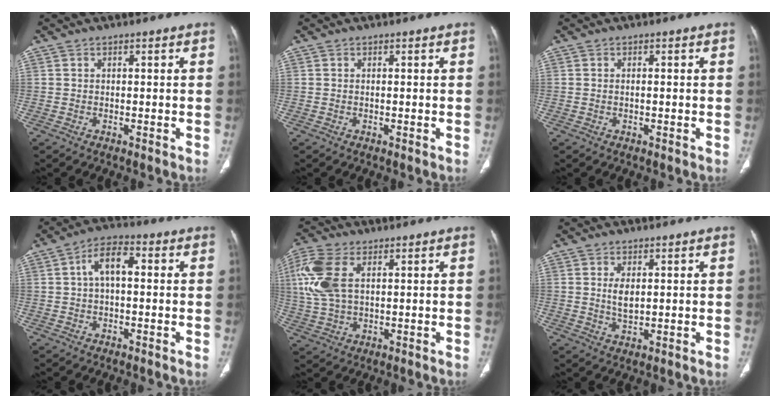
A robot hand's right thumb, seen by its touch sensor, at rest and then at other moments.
{"total": 0.0}
{"total": 0.5, "force": [0.0, 0.1, 0.5], "torque": [-0.015, 0.005, 0.003]}
{"total": 6.7, "force": [0.8, 3.4, 5.7], "torque": [-0.100, 0.024, 0.005]}
{"total": 11.3, "force": [3.1, 6.3, 8.9], "torque": [-0.225, 0.010, 0.066]}
{"total": 3.4, "force": [0.8, 1.6, 2.9], "torque": [-0.052, -0.010, 0.019]}